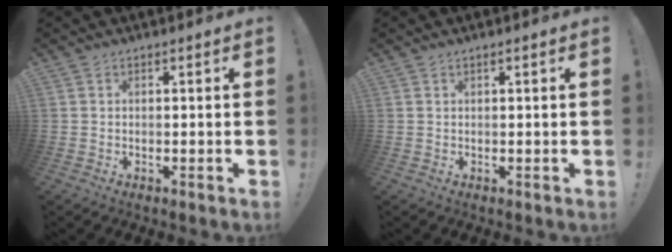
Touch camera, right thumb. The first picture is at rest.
{"total": 0.7, "force": [0.4, -0.1, 0.5], "torque": [-0.015, 0.002, 0.008]}